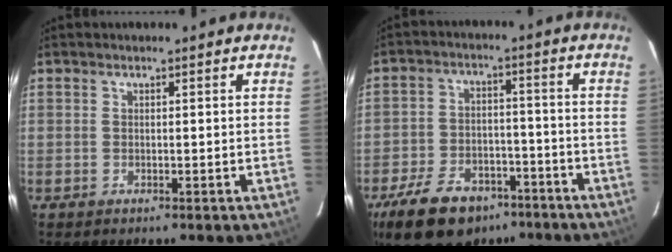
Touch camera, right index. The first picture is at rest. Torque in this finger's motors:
{"motor_torque": [0.60, -0.64, -0.12, -0.05]}